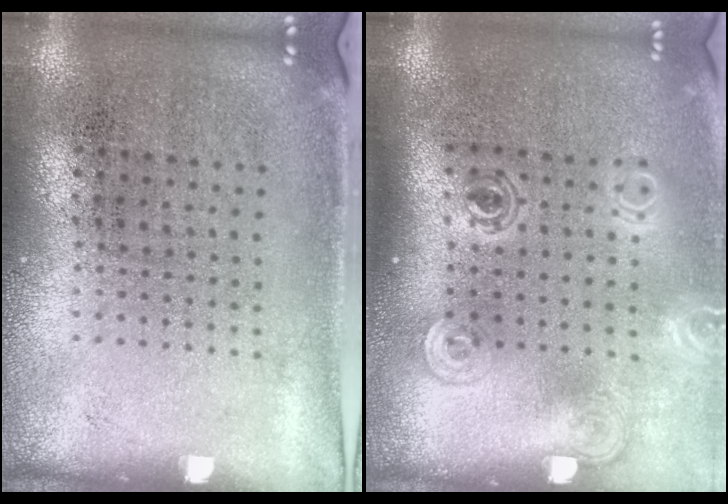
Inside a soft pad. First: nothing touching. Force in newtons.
{"total": 1.8, "press": 1.4, "slide": 1.2}